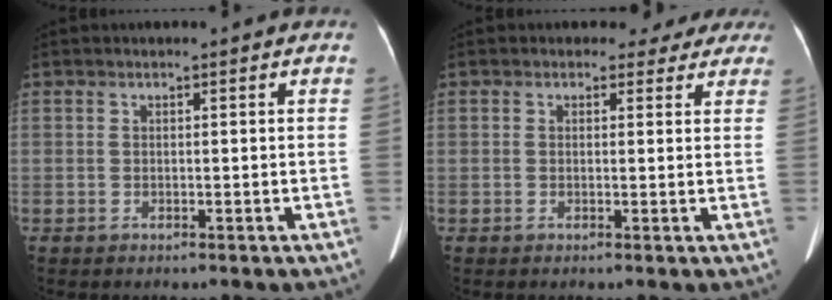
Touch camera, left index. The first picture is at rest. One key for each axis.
{"total": 4.2, "fx": 3.5, "fy": 2.3, "fz": 0.2, "tx": 0.016, "ty": 0.005, "tz": 0.024}